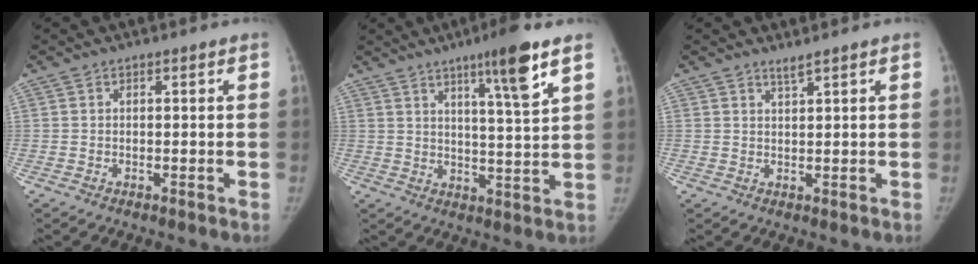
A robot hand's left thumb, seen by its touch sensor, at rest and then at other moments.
{"total": 10.1, "force": [5.9, 0.3, 8.2], "torque": [-0.126, -0.033, 0.090]}
{"total": 1.3, "force": [1.2, -0.2, 0.4], "torque": [0.001, -0.012, 0.021]}